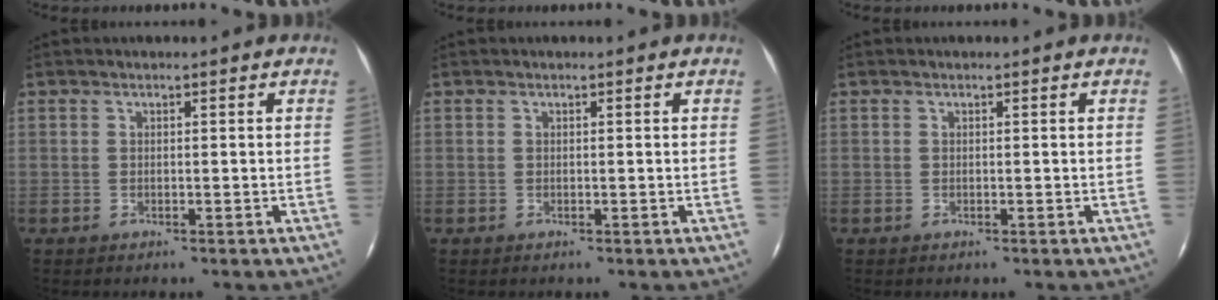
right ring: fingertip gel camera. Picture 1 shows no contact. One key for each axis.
{"total": 0.0}
{"total": 0.0}